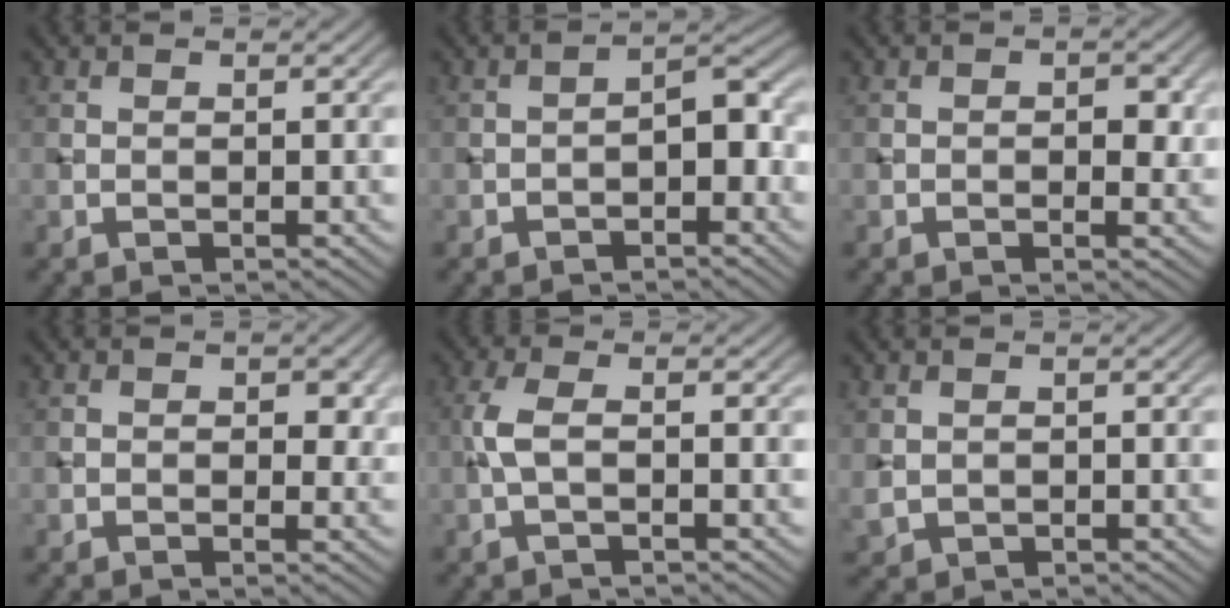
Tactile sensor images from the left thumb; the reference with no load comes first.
{"total": 3.6, "force": [-1.6, 1.7, 2.8], "torque": [-0.035, 0.015, -0.032]}
{"total": 2.5, "force": [0.1, 1.4, 2.1], "torque": [-0.025, -0.005, 0.000]}
{"total": 2.0, "force": [0.2, 1.3, 1.5], "torque": [-0.019, -0.008, 0.003]}
{"total": 2.9, "force": [-0.3, 0.8, 2.7], "torque": [-0.067, 0.007, -0.013]}
{"total": 1.5, "force": [0.3, 1.3, 0.6], "torque": [-0.020, -0.007, 0.012]}